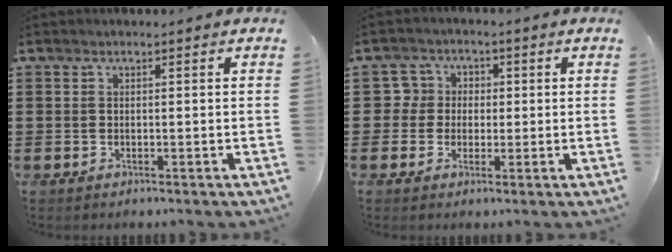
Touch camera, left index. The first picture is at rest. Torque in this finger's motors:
{"motor_torque": [-0.53, 0.72, -0.01, -0.01]}